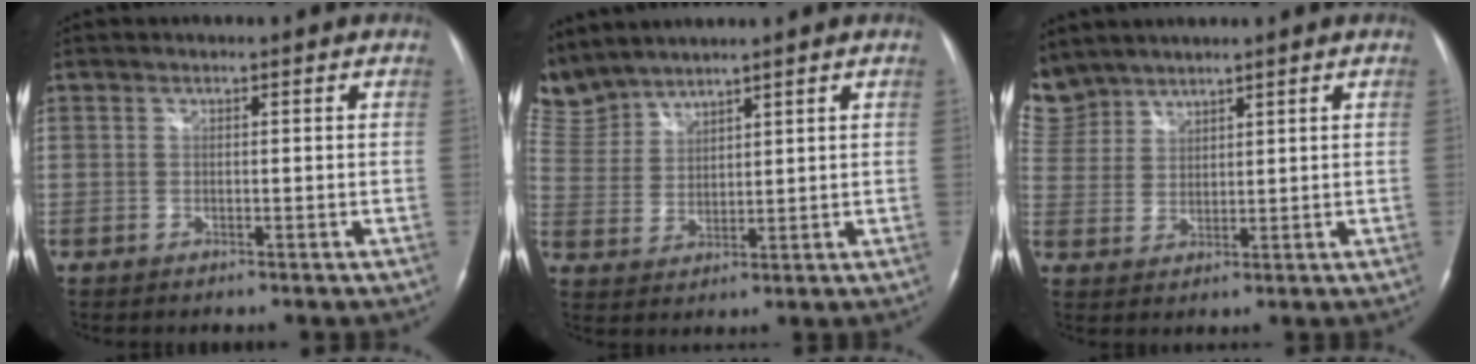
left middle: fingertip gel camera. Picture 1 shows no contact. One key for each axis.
{"total": 7.8, "fx": 7.6, "fy": 1.4, "fz": 0.3, "tx": -0.027, "ty": 0.014, "tz": 0.172}
{"total": 7.8, "fx": 6.9, "fy": 3.5, "fz": 0.6, "tx": -0.031, "ty": 0.012, "tz": 0.154}